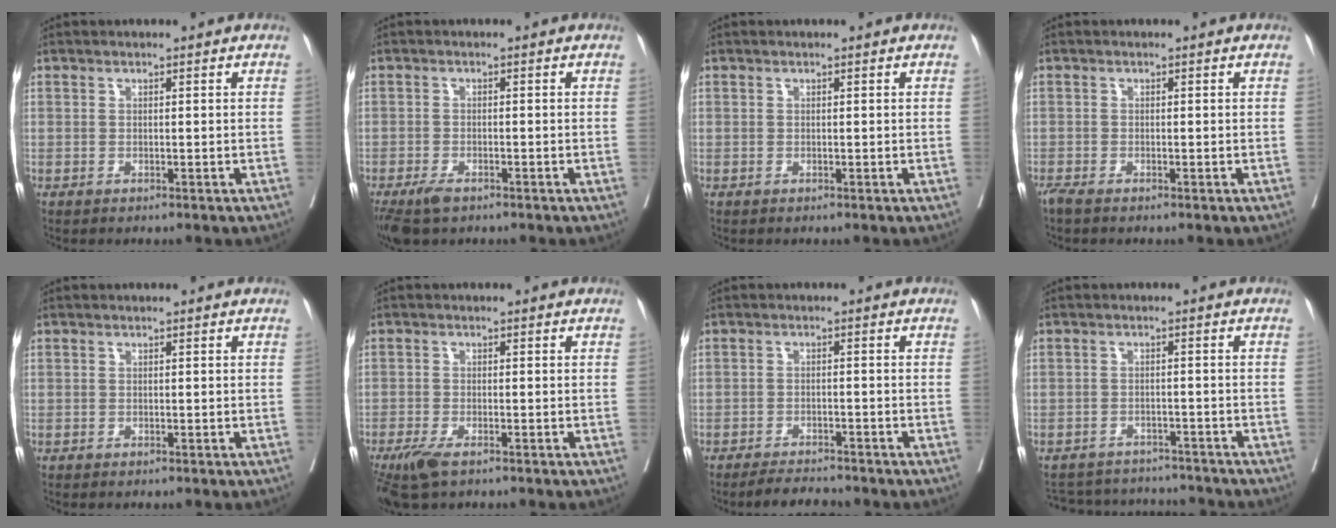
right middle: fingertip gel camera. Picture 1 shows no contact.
{"total": 4.3, "force": [-3.1, 1.6, 2.6], "torque": [-0.049, -0.008, -0.053]}
{"total": 0.0}
{"total": 1.2, "force": [-1.1, 0.1, 0.6], "torque": [-0.018, -0.005, -0.024]}
{"total": 0.0}
{"total": 4.5, "force": [-3.0, 1.2, 3.1], "torque": [-0.064, -0.011, -0.054]}
{"total": 3.7, "force": [-3.6, 0.5, 1.0], "torque": [-0.016, -0.011, -0.060]}
{"total": 10.6, "force": [-10.1, 2.8, 1.6], "torque": [-0.033, 0.015, -0.133]}